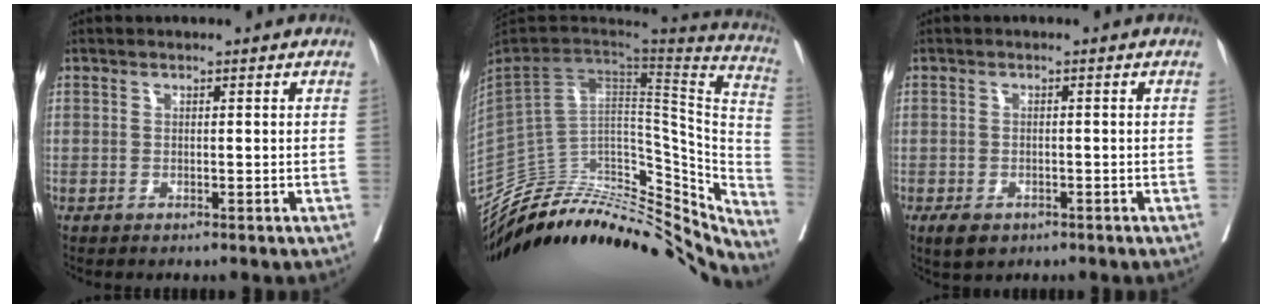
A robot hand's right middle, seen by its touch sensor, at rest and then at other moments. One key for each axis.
{"total": 40.2, "fx": -34.1, "fy": 13.1, "fz": 16.9, "tx": -0.242, "ty": -0.033, "tz": -0.471}
{"total": 3.1, "fx": -2.0, "fy": 1.9, "fz": 1.6, "tx": -0.029, "ty": -0.003, "tz": -0.025}